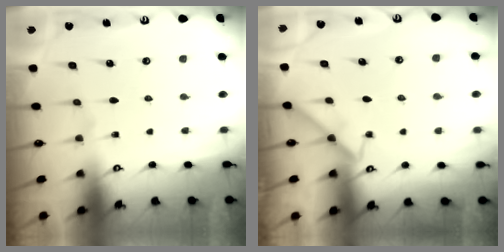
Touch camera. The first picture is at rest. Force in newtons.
{"total": 5.6, "press": 5.6, "slide": 0.7}